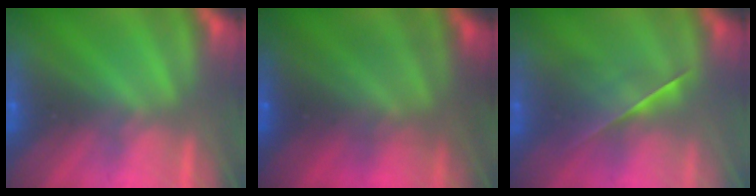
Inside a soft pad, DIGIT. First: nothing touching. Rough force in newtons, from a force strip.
{"total": 7.7}
{"total": 2.1}